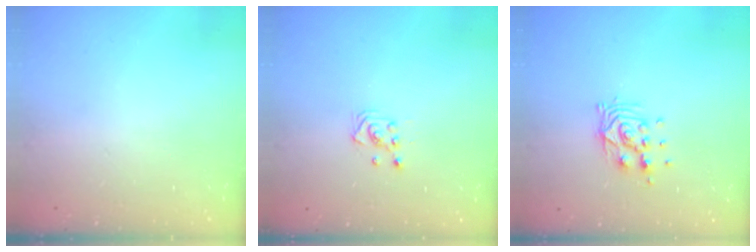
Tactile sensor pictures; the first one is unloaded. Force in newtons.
{"total": 3.1, "press": 3.1, "slide": 0.2}
{"total": 9.3, "press": 9.3, "slide": 0.6}